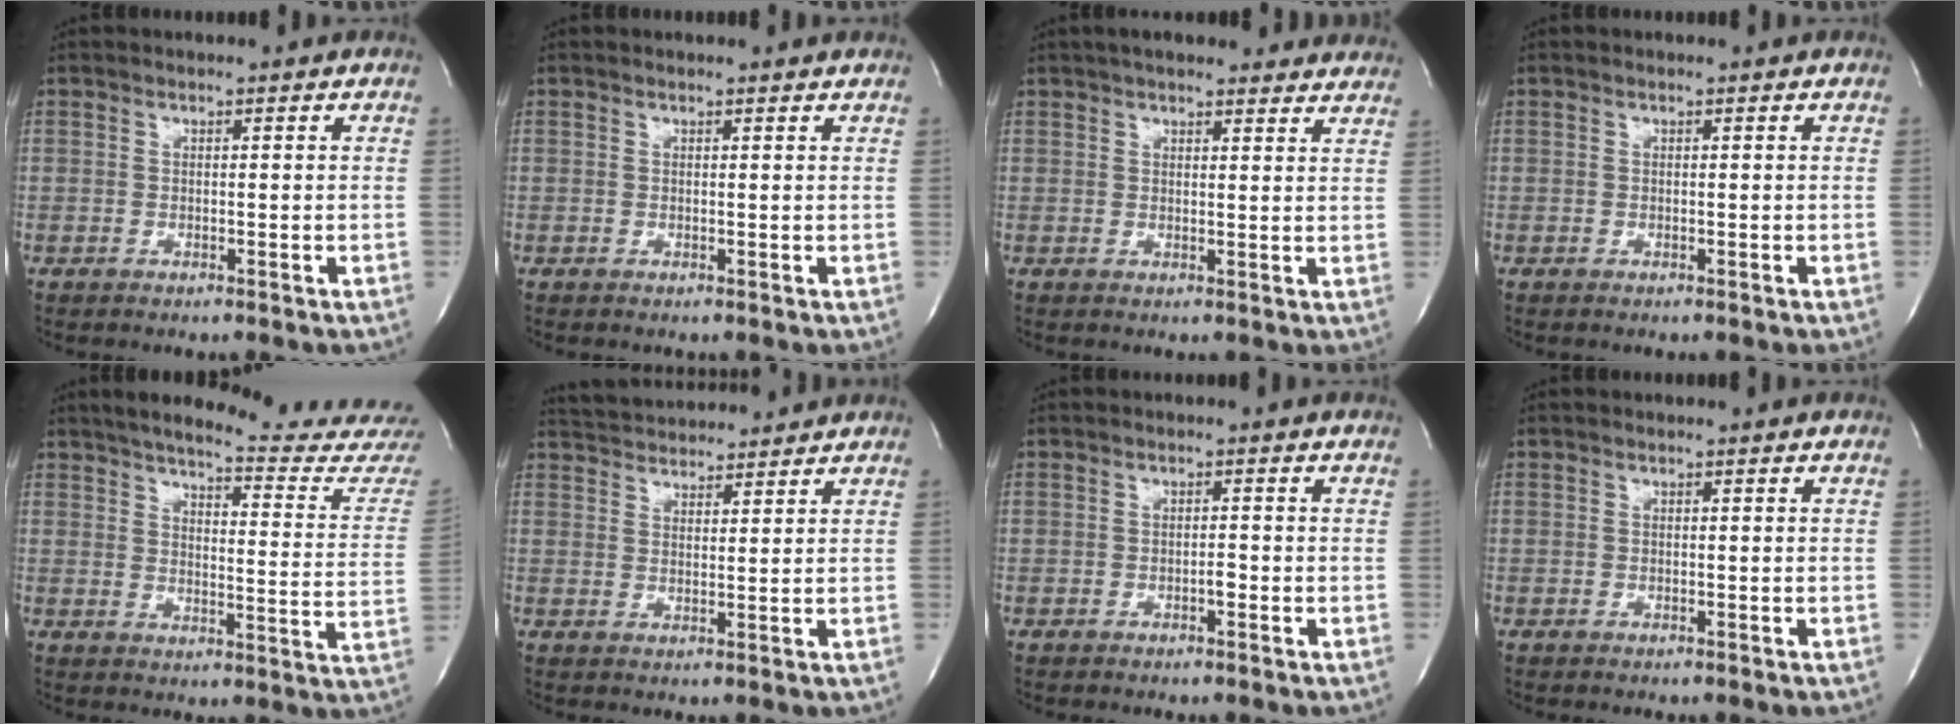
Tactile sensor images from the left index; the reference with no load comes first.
{"total": 2.2, "force": [2.2, 0.3, 0.3], "torque": [-0.012, 0.002, 0.017]}
{"total": 17.0, "force": [15.2, 3.8, 6.7], "torque": [-0.083, 0.030, 0.184]}
{"total": 0.0}
{"total": 21.9, "force": [20.6, 0.6, 7.3], "torque": [-0.096, -0.096, 0.241]}
{"total": 9.7, "force": [9.3, 1.4, 2.1], "torque": [-0.040, 0.026, 0.142]}
{"total": 0.9, "force": [-0.4, 0.2, 0.7], "torque": [-0.011, 0.002, -0.008]}
{"total": 0.0}